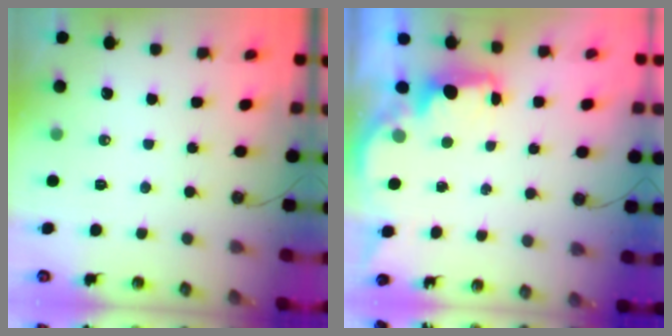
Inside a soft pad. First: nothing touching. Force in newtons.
{"total": 2.2, "press": 2.1, "slide": 0.8}